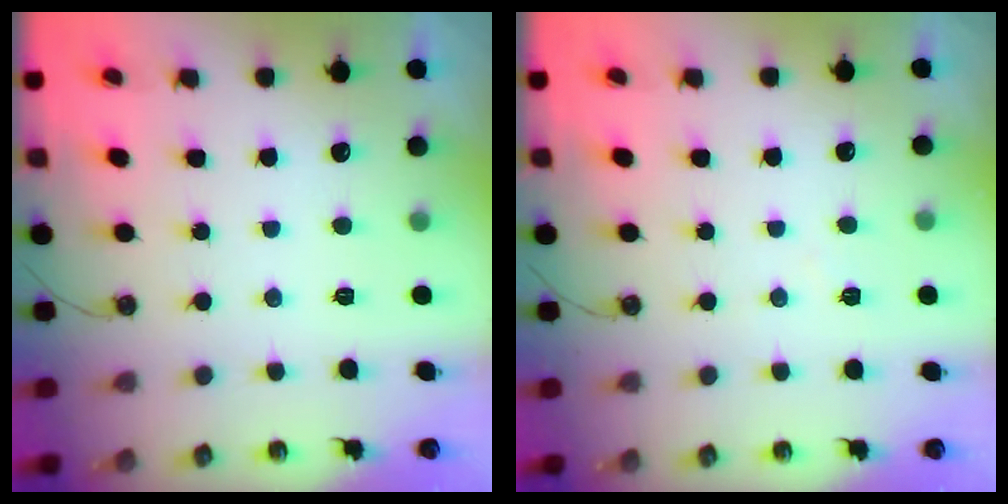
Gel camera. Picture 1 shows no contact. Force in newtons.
{"total": 4.8, "press": 4.8, "slide": 0.7}